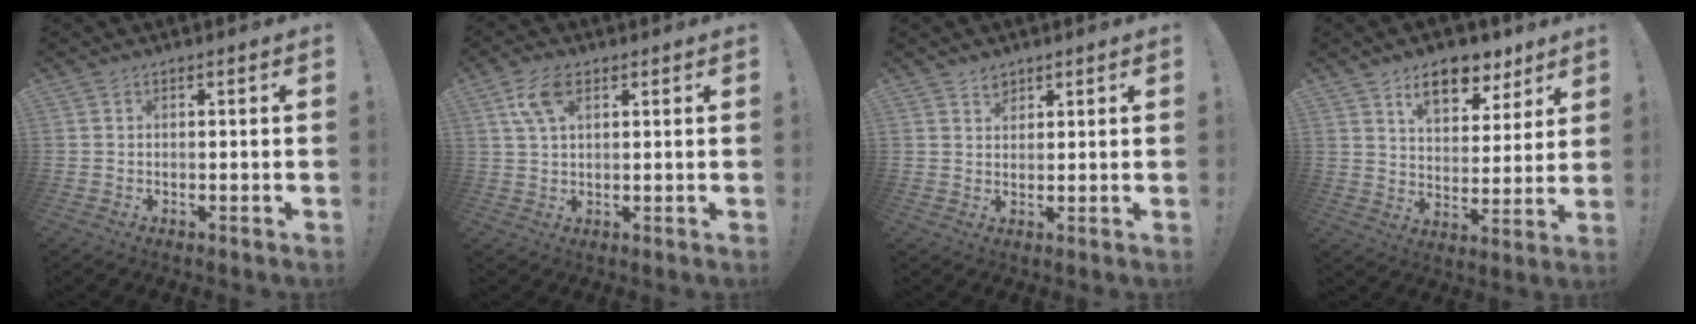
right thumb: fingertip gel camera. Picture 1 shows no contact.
{"total": 7.6, "force": [3.3, 3.7, 5.8], "torque": [-0.097, -0.001, 0.062]}
{"total": 2.6, "force": [2.0, 1.5, 0.5], "torque": [0.004, -0.013, 0.033]}
{"total": 12.2, "force": [8.2, 6.6, 6.1], "torque": [-0.077, -0.048, 0.147]}